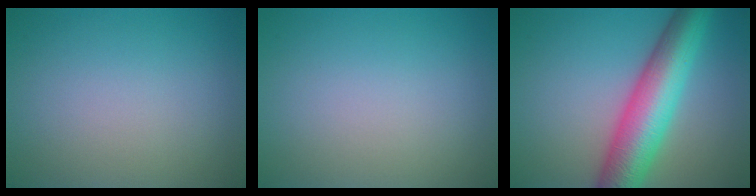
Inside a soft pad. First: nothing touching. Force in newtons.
{"total": 0.0}
{"total": 9.1, "press": 9.1, "slide": 0.3}